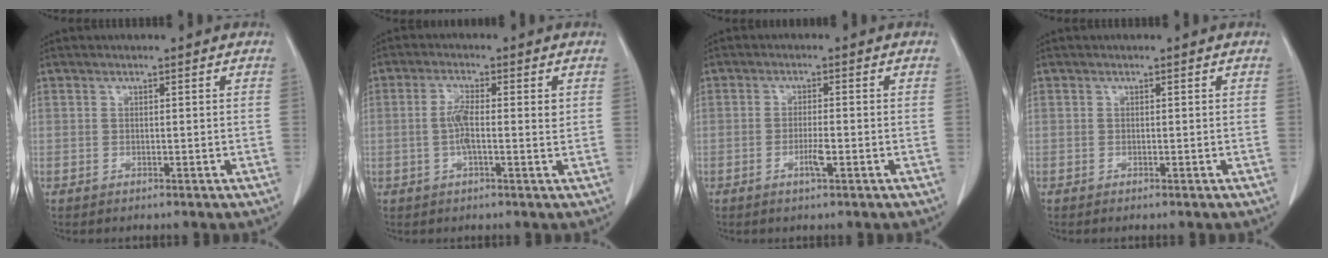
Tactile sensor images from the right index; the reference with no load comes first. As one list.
[{"total": 4.3, "force": [0.2, 1.0, 4.2], "torque": [-0.083, 0.006, -0.002]}, {"total": 2.7, "force": [-1.1, 0.1, 2.4], "torque": [-0.046, -0.002, -0.020]}, {"total": 0.0}]